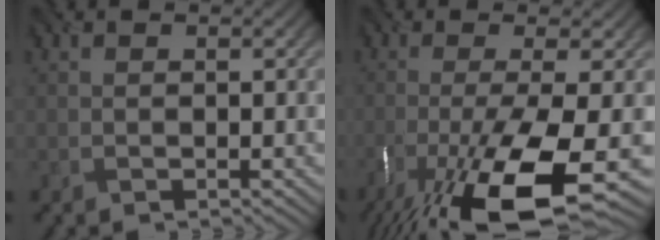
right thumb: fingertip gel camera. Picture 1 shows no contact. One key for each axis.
{"total": 14.4, "fx": -7.1, "fy": 3.7, "fz": 11.9, "tx": -0.230, "ty": -0.034, "tz": -0.114}